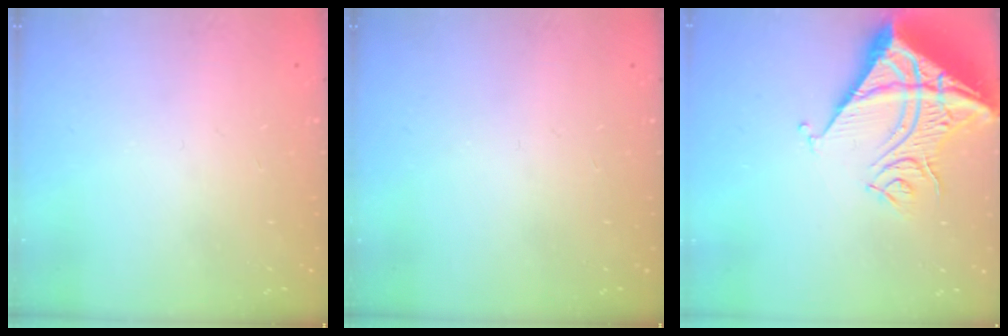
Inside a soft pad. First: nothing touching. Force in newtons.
{"total": 0.0}
{"total": 18.3, "press": 18.1, "slide": 2.4}